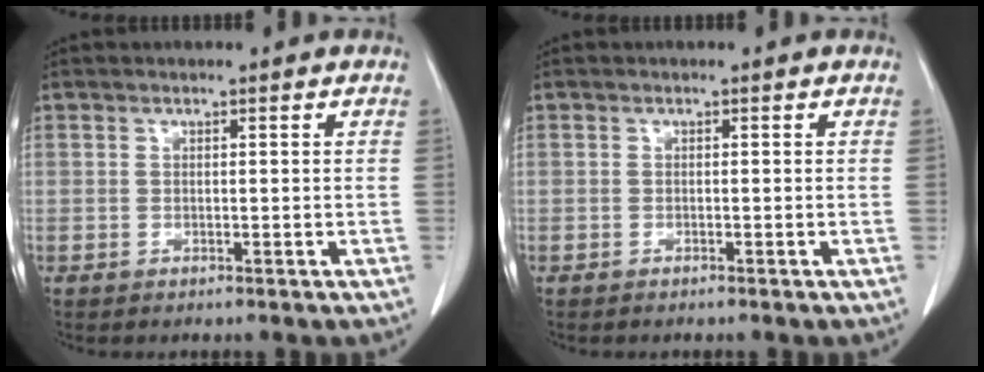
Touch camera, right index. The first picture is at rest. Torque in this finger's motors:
{"motor_torque": [-0.02, 0.03, 0.02, 0.01]}